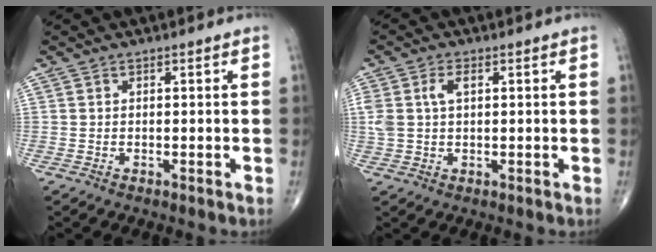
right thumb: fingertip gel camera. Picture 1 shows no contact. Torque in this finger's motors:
{"motor_torque": [0.37, 0.50, 0.67, 0.12, 0.04]}